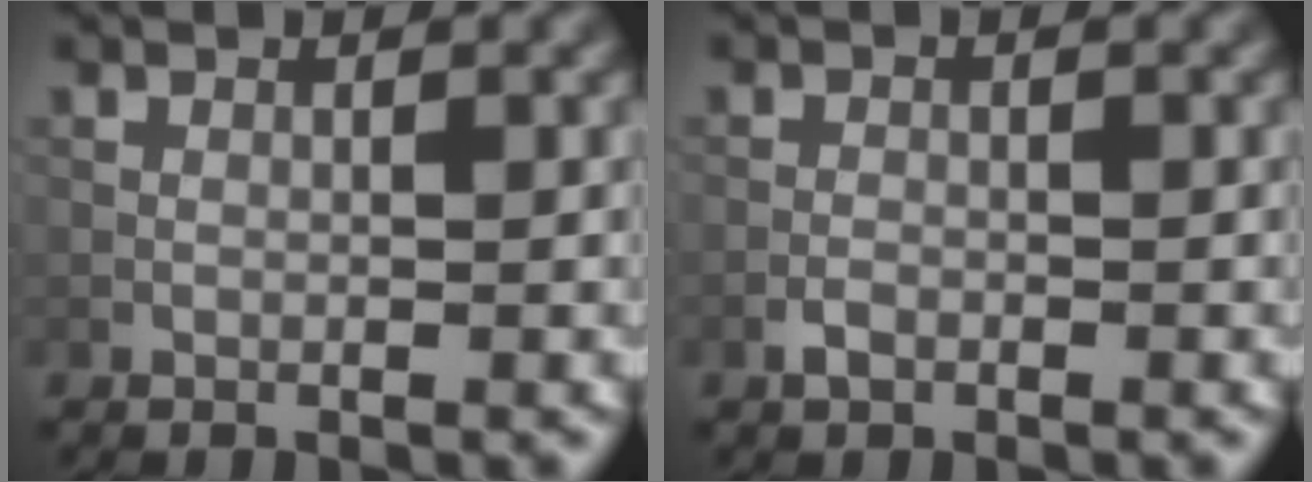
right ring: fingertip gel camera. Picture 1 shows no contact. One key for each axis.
{"total": 1.1, "fx": -0.6, "fy": 0.6, "fz": 0.6, "tx": -0.009, "ty": 0.001, "tz": -0.015}